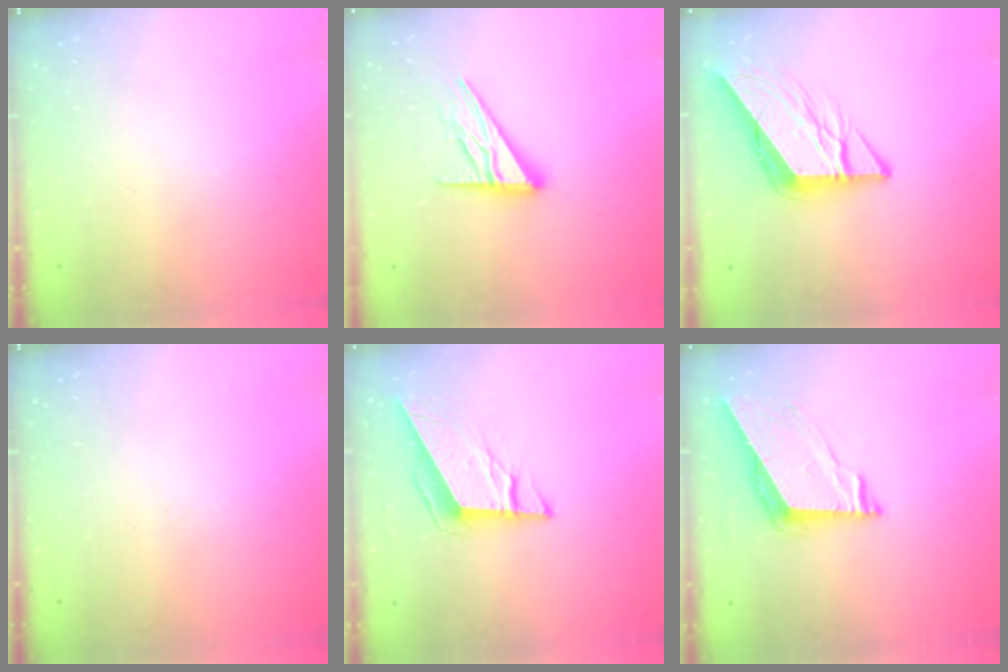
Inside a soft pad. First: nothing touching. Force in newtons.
{"total": 13.9, "press": 13.8, "slide": 1.3}
{"total": 11.6, "press": 11.5, "slide": 1.4}
{"total": 0.0}
{"total": 9.5, "press": 9.4, "slide": 1.7}
{"total": 7.5, "press": 7.5, "slide": 0.5}